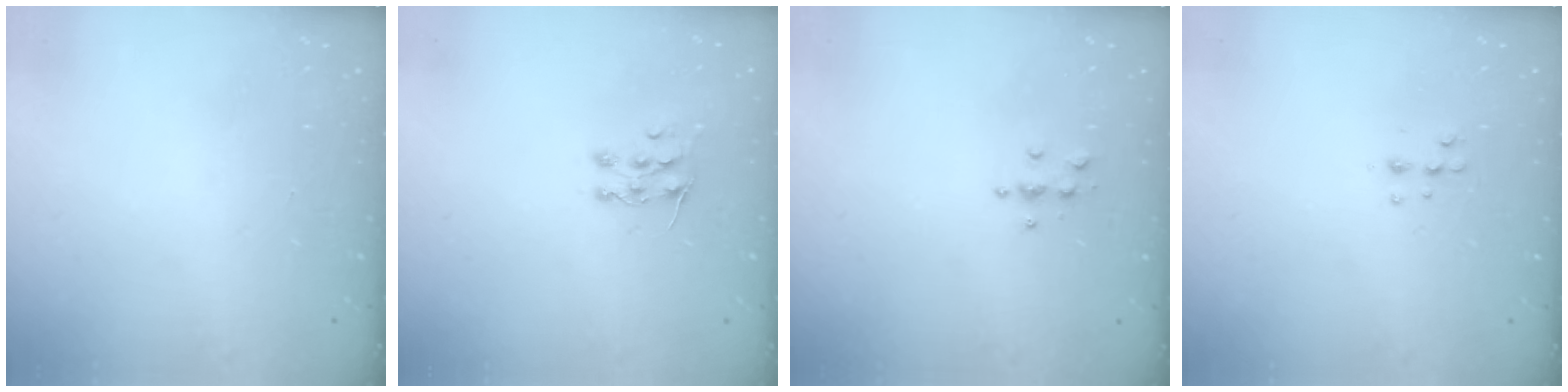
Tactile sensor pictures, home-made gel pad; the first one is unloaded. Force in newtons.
{"total": 5.9, "press": 5.9, "slide": 0.5}
{"total": 3.8, "press": 3.8, "slide": 0.4}
{"total": 5.3, "press": 5.2, "slide": 0.8}